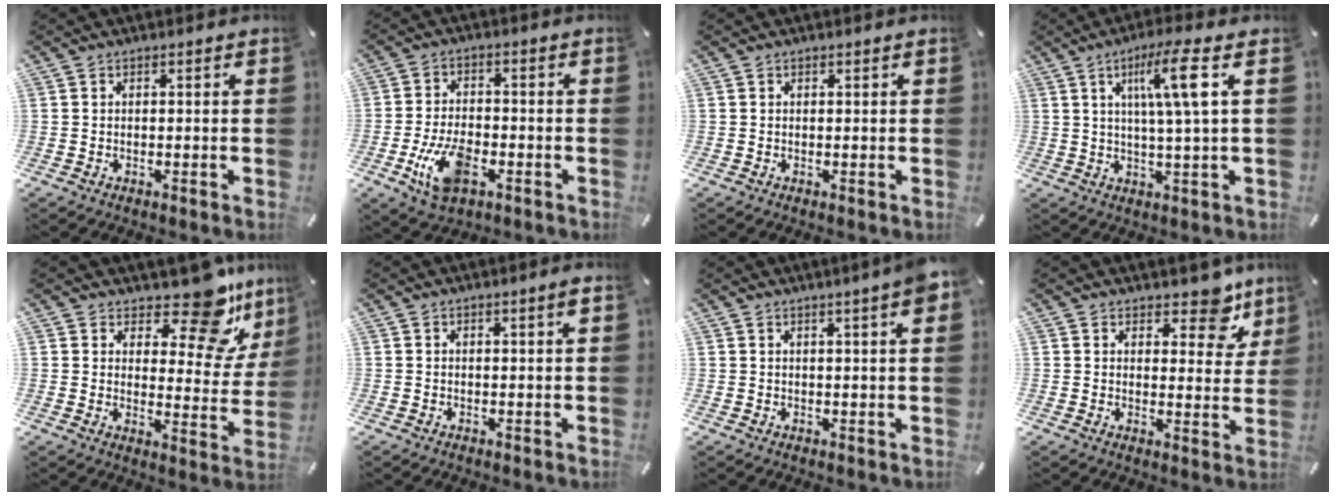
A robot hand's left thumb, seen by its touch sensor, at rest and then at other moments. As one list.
[{"total": 10.3, "force": [-3.9, 5.8, 7.5], "torque": [-0.151, 0.006, -0.071]}, {"total": 0.0}, {"total": 11.0, "force": [3.6, 0.4, 10.4], "torque": [-0.187, 0.000, 0.051]}, {"total": 15.0, "force": [11.8, 5.4, 7.6], "torque": [-0.095, -0.105, 0.196]}, {"total": 1.4, "force": [0.6, 0.1, 1.3], "torque": [-0.025, -0.001, 0.011]}, {"total": 4.4, "force": [2.4, 0.3, 3.7], "torque": [-0.058, -0.011, 0.037]}, {"total": 9.2, "force": [6.9, 4.7, 3.8], "torque": [-0.016, -0.055, 0.117]}]